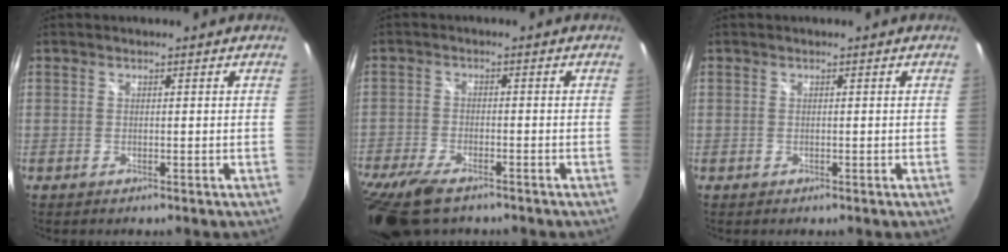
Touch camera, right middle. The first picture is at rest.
{"total": 13.7, "force": [-9.9, 5.4, 7.8], "torque": [-0.198, -0.050, -0.178]}
{"total": 0.0}